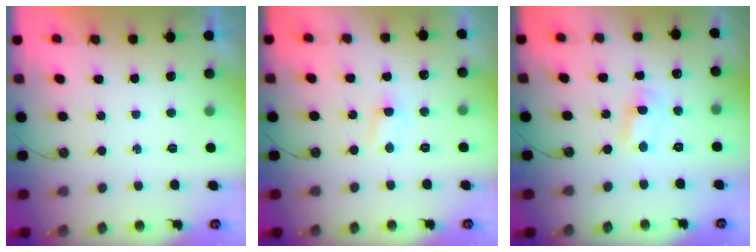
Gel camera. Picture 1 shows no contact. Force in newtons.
{"total": 2.8, "press": 2.8, "slide": 0.4}
{"total": 1.7, "press": 1.7, "slide": 0.1}